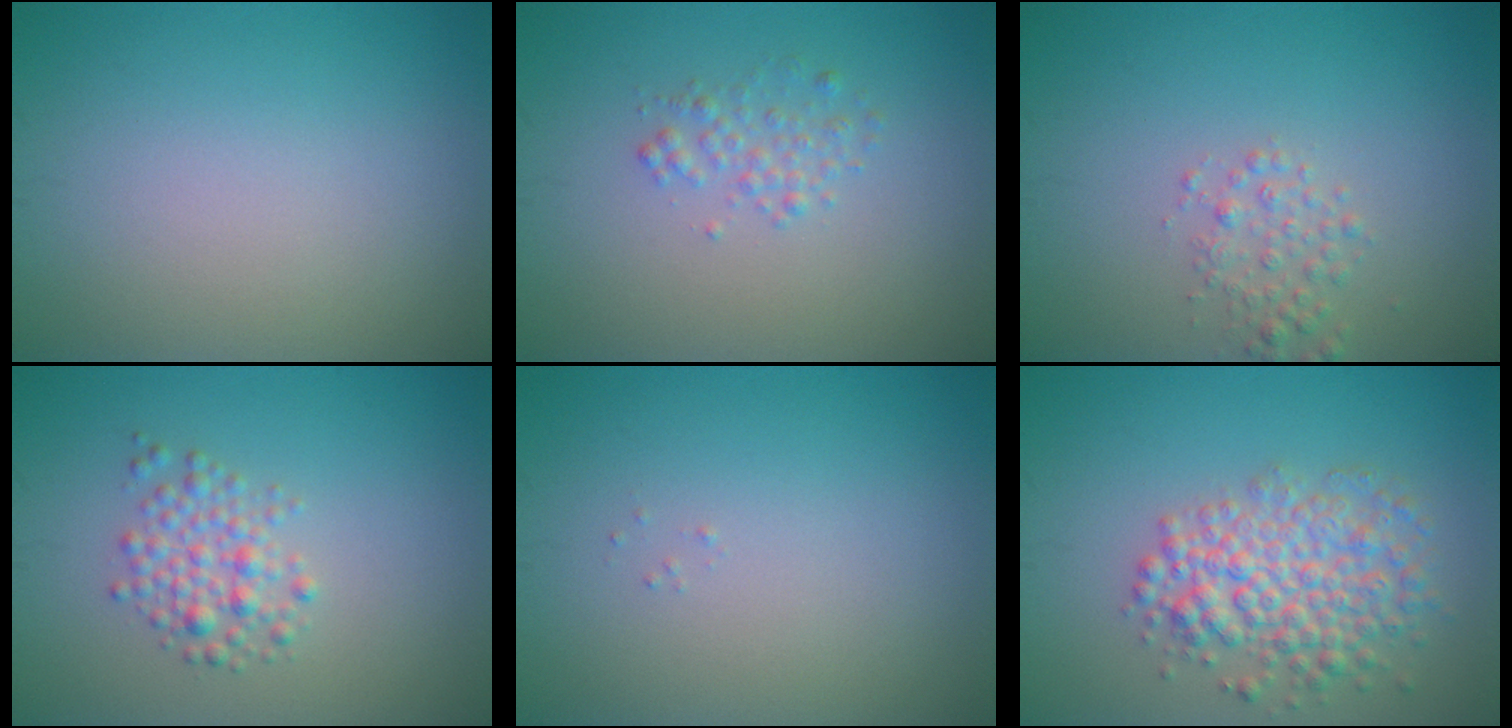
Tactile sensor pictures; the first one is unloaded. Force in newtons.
{"total": 1.5, "press": 1.5, "slide": 0.0}
{"total": 1.8, "press": 1.8, "slide": 0.1}
{"total": 2.6, "press": 2.6, "slide": 0.1}
{"total": 0.0}
{"total": 5.2, "press": 5.2, "slide": 0.2}